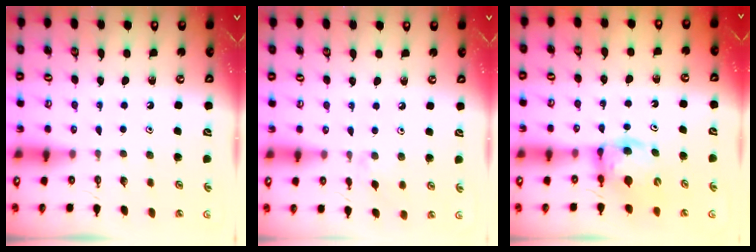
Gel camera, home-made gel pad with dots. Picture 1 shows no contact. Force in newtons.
{"total": 1.5, "press": 1.4, "slide": 0.4}
{"total": 6.1, "press": 6.1, "slide": 0.3}